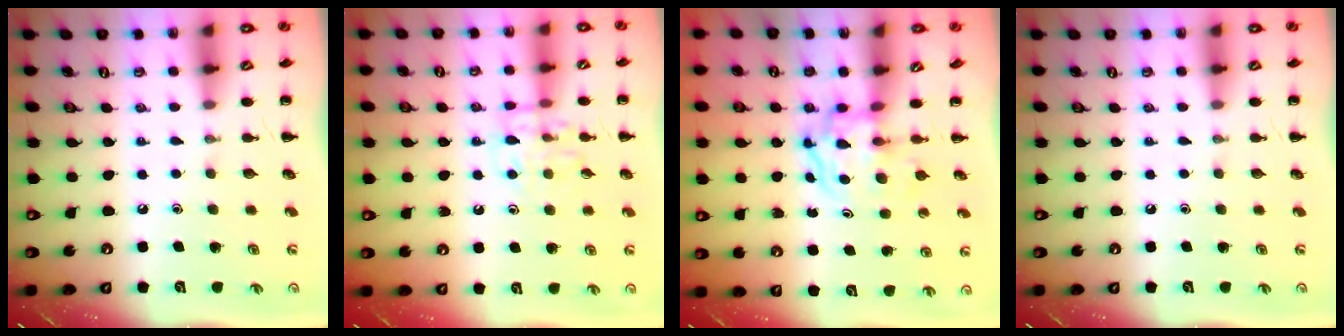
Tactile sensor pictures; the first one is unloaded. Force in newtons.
{"total": 9.7, "press": 9.7, "slide": 0.6}
{"total": 3.6, "press": 3.6, "slide": 0.4}
{"total": 0.0}